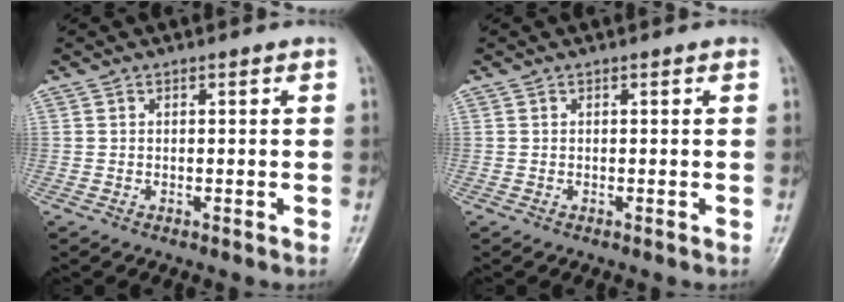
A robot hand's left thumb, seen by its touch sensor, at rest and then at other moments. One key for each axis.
{"total": 0.0}